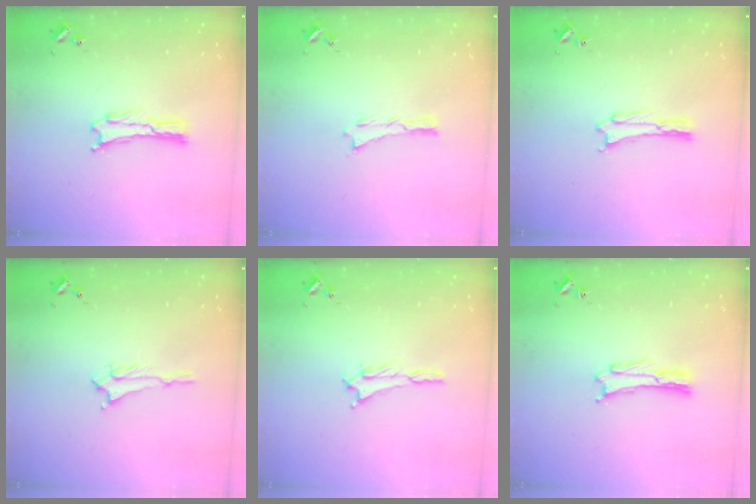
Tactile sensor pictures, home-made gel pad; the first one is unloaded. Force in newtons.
{"total": 0.0}
{"total": 0.5, "press": 0.5, "slide": 0.2}
{"total": 1.4, "press": 1.3, "slide": 0.2}
{"total": 1.2, "press": 1.2, "slide": 0.2}
{"total": 0.0}